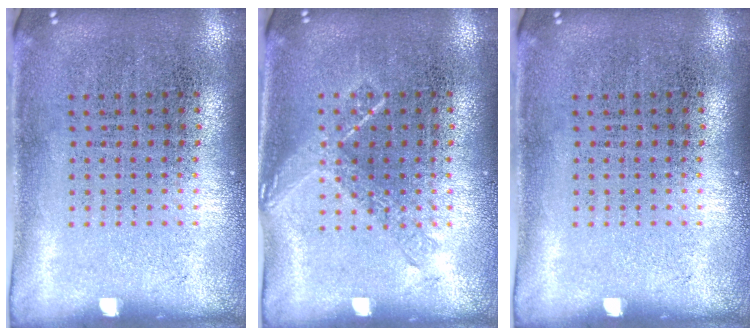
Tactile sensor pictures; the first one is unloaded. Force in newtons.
{"total": 1.0, "press": 0.9, "slide": 0.3}
{"total": 0.0}